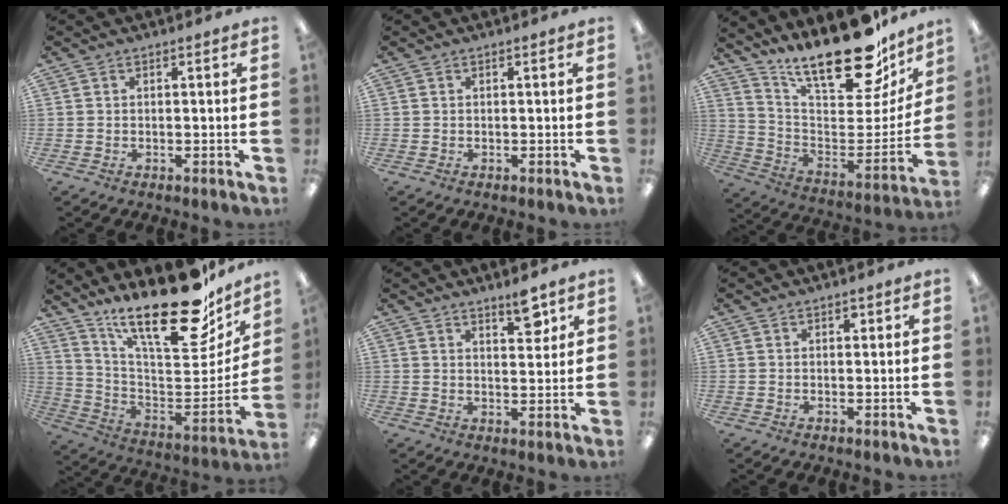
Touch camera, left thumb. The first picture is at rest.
{"total": 0.0}
{"total": 24.7, "force": [19.9, 7.7, 12.3], "torque": [-0.170, -0.150, 0.337]}
{"total": 26.2, "force": [19.4, 8.3, 15.5], "torque": [-0.213, -0.146, 0.324]}
{"total": 6.1, "force": [4.6, 2.1, 3.5], "torque": [-0.031, -0.033, 0.073]}
{"total": 1.1, "force": [0.7, 0.6, 0.6], "torque": [-0.004, -0.001, 0.011]}